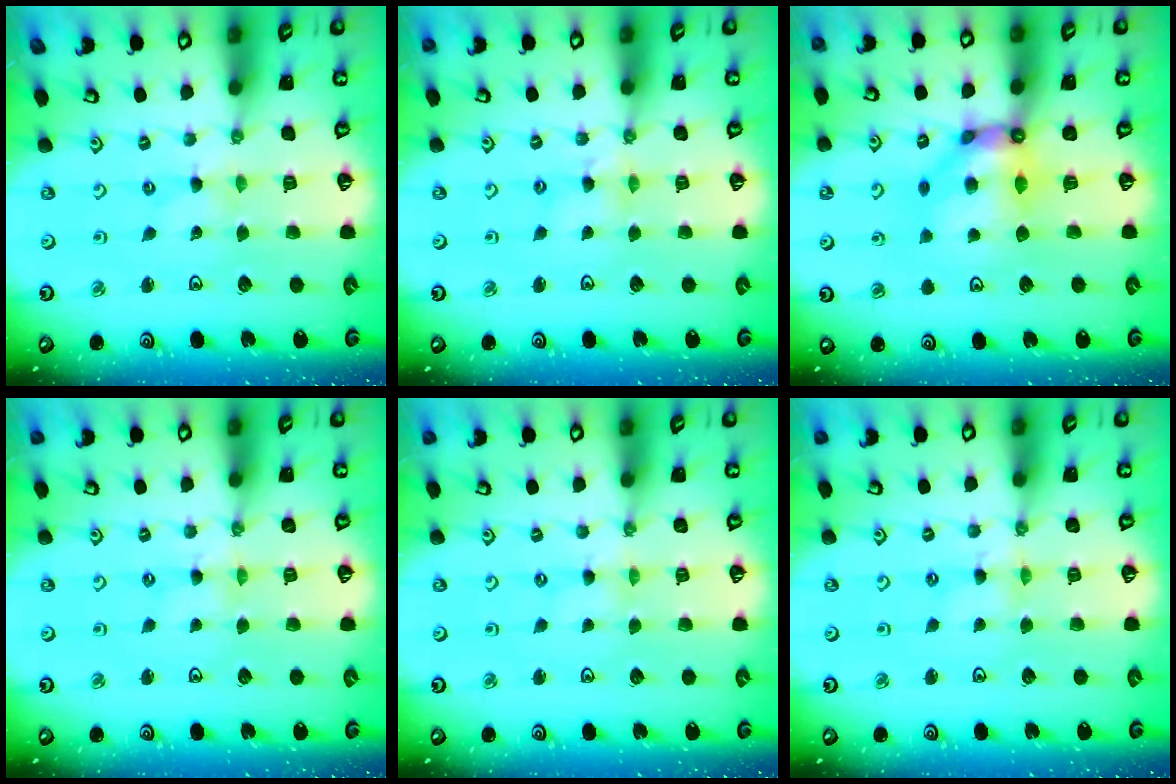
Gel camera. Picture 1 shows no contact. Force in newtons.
{"total": 3.0, "press": 3.0, "slide": 0.3}
{"total": 9.6, "press": 9.6, "slide": 0.7}
{"total": 0.0}
{"total": 0.0}
{"total": 1.7, "press": 1.7, "slide": 0.2}